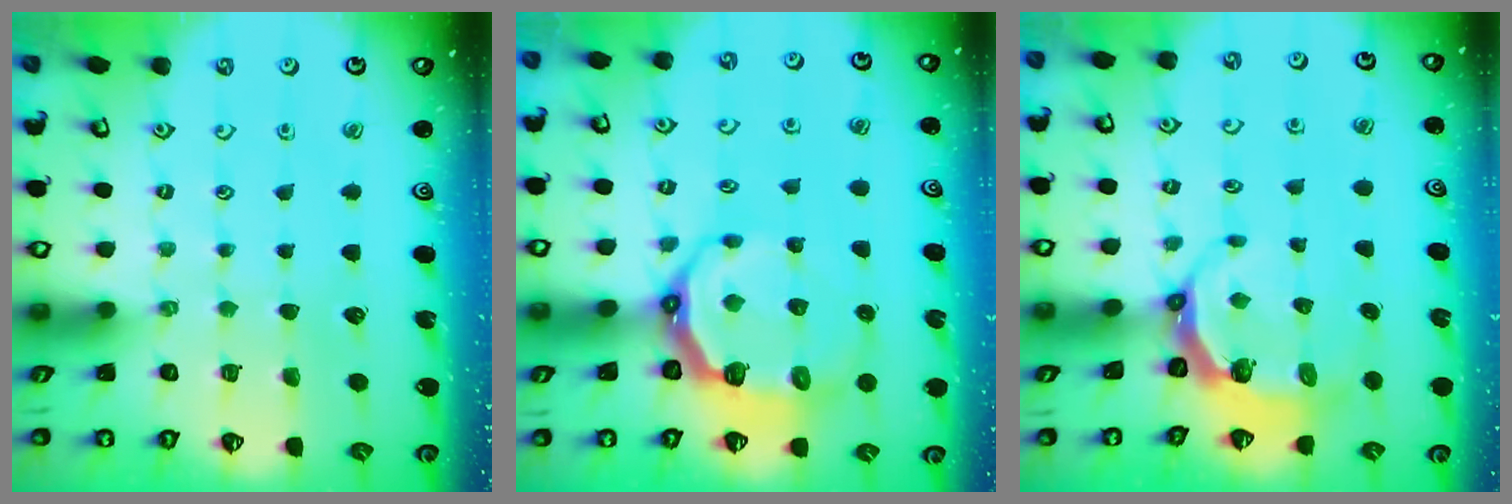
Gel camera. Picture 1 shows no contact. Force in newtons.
{"total": 9.2, "press": 7.8, "slide": 5.0}
{"total": 5.8, "press": 4.8, "slide": 3.3}